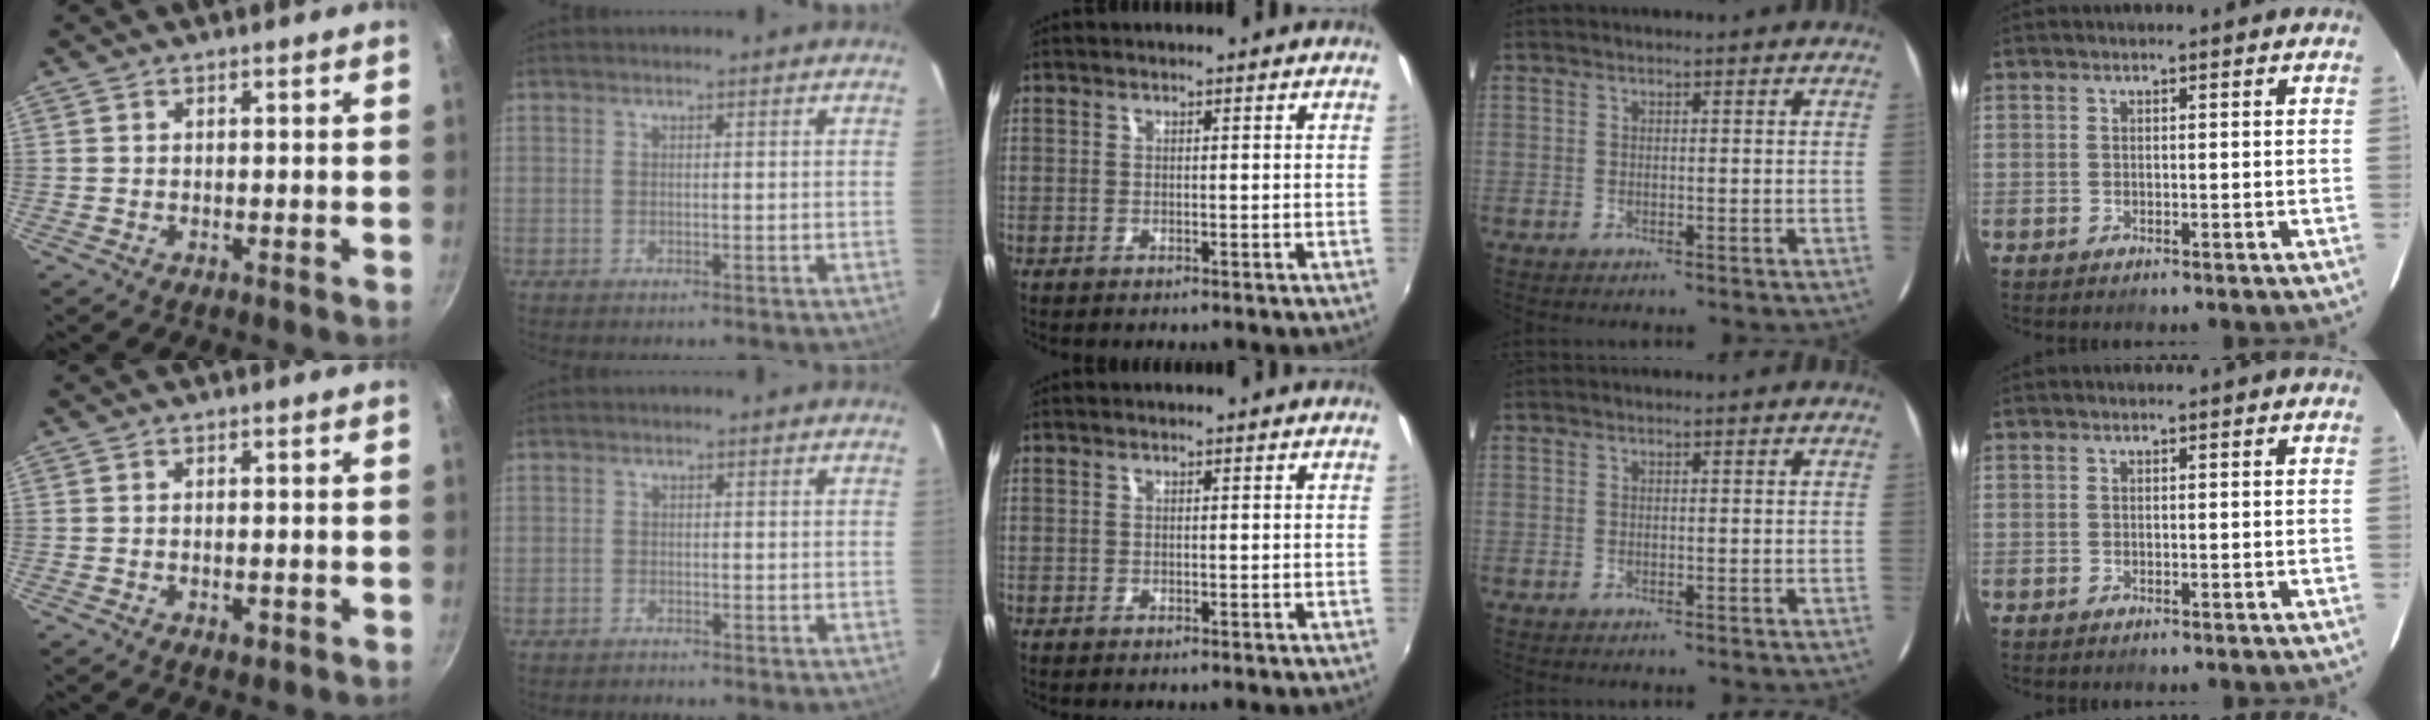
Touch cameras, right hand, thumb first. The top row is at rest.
{"thumb": {"total": 1.9, "force": [-0.7, 1.0, 1.4], "torque": [-0.022, 0.000, -0.010]}, "index": {"total": 0.9, "force": [-0.8, 0.3, -0.2], "torque": [0.002, 0.004, -0.016]}}